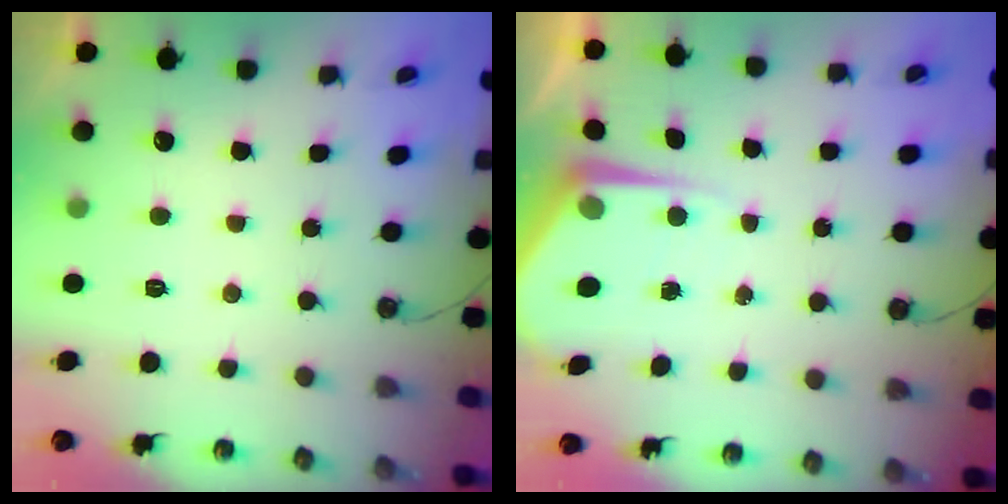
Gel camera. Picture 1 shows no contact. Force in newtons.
{"total": 6.5, "press": 6.4, "slide": 0.6}